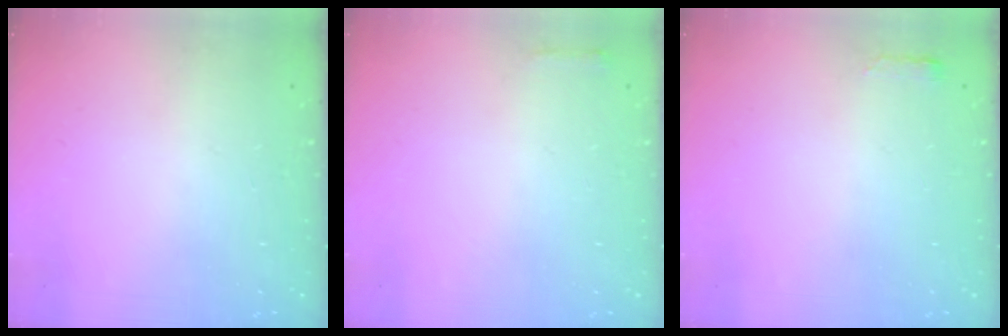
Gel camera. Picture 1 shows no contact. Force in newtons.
{"total": 2.3, "press": 2.3, "slide": 0.5}
{"total": 2.4, "press": 2.4, "slide": 0.4}